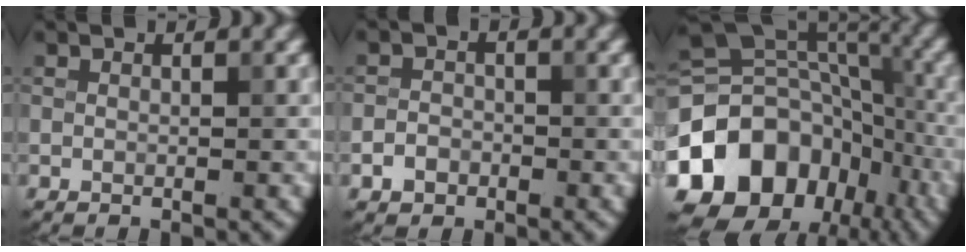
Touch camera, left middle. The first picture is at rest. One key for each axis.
{"total": 1.8, "fx": -1.0, "fy": 1.4, "fz": 0.6, "tx": -0.005, "ty": 0.002, "tz": -0.021}
{"total": 17.2, "fx": -8.0, "fy": 13.0, "fz": 8.0, "tx": -0.180, "ty": 0.004, "tz": -0.127}